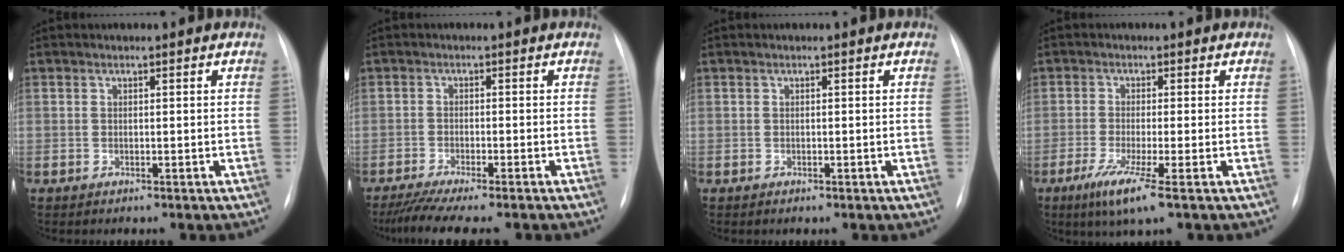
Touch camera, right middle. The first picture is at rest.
{"total": 9.3, "force": [-7.9, 0.4, 5.0], "torque": [-0.069, -0.019, -0.121]}
{"total": 0.0}
{"total": 6.0, "force": [-3.1, -0.1, 5.1], "torque": [-0.099, -0.022, -0.059]}